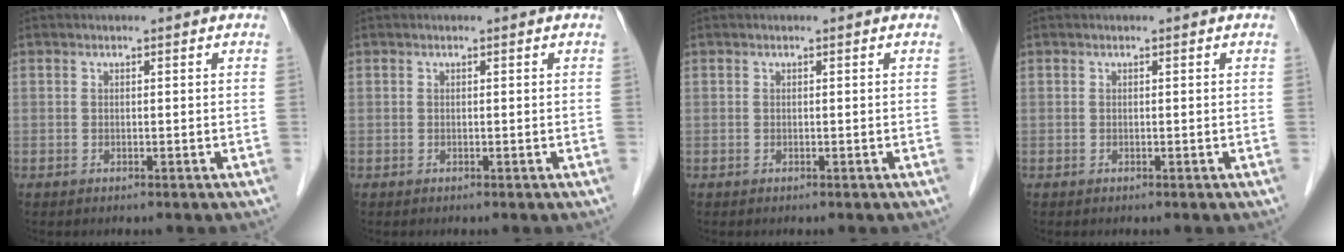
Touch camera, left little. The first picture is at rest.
{"total": 0.0}
{"total": 0.0}
{"total": 0.0}